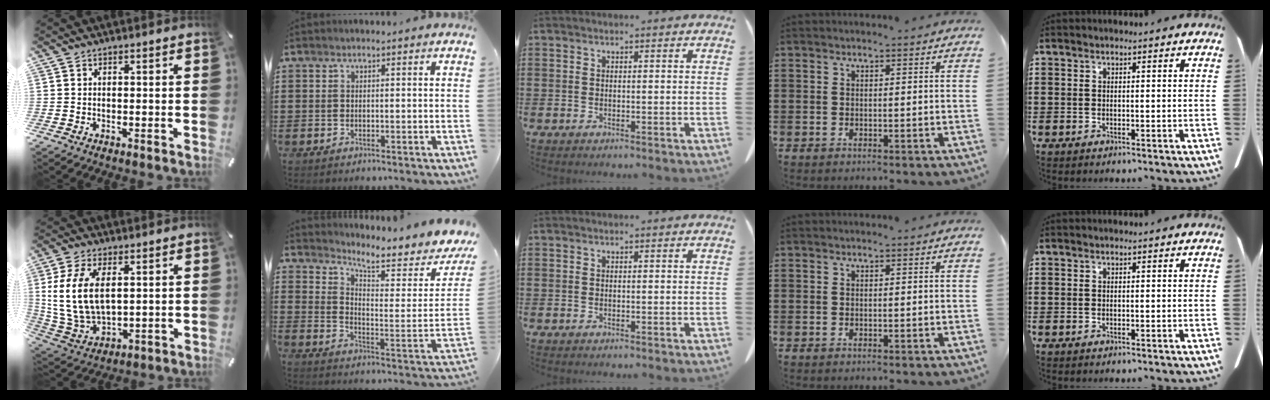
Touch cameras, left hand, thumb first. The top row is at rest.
{"thumb": {"total": 12.8, "force": [3.5, 8.0, 9.3], "torque": [-0.219, -0.007, 0.062]}, "index": {"total": 6.3, "force": [5.4, 1.0, 3.2], "torque": [-0.065, -0.049, 0.083]}}